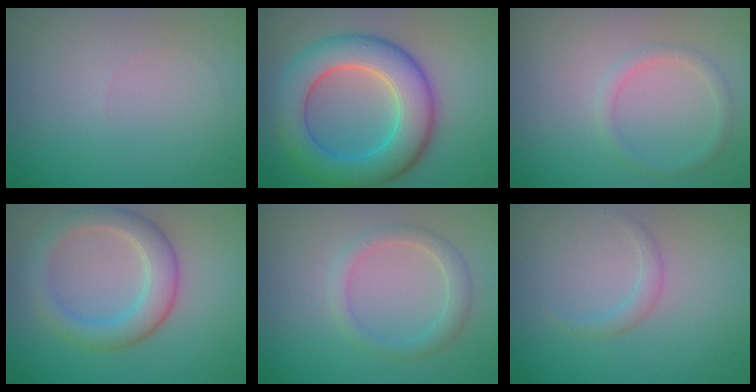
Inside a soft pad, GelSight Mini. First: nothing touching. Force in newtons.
{"total": 8.8, "press": 8.8, "slide": 0.1}
{"total": 1.3, "press": 1.3, "slide": 0.1}
{"total": 4.4, "press": 4.4, "slide": 0.3}
{"total": 2.2, "press": 2.2, "slide": 0.0}
{"total": 1.1, "press": 1.1, "slide": 0.1}